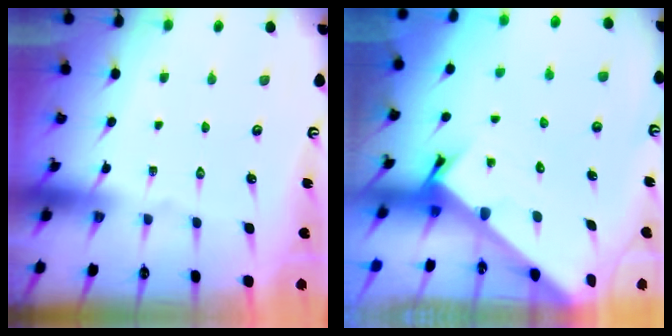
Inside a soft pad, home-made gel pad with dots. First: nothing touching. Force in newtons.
{"total": 2.2, "press": 2.2, "slide": 0.1}